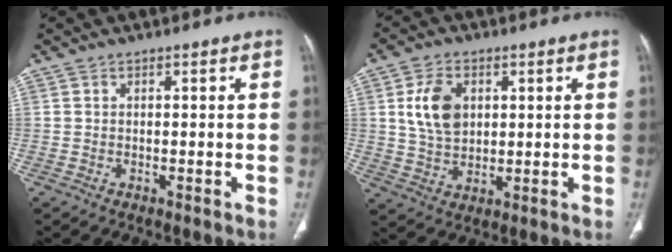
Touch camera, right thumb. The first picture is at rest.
{"total": 9.1, "force": [2.3, 6.2, 6.2], "torque": [-0.102, -0.008, 0.047]}